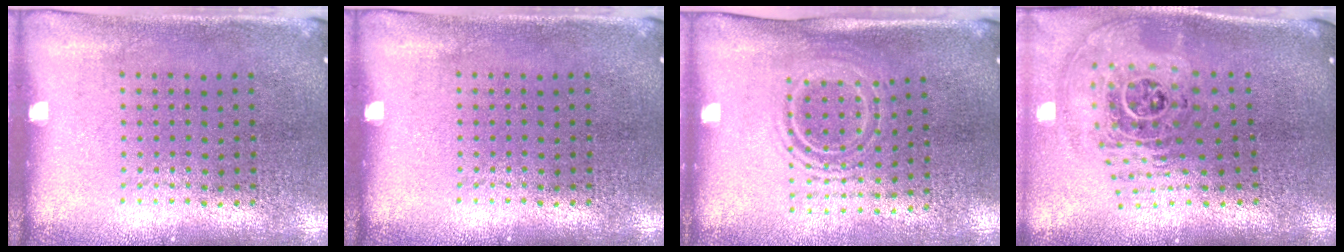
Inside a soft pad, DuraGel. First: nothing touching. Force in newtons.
{"total": 0.0}
{"total": 1.6, "press": 1.2, "slide": 1.1}
{"total": 2.1, "press": 1.6, "slide": 1.4}